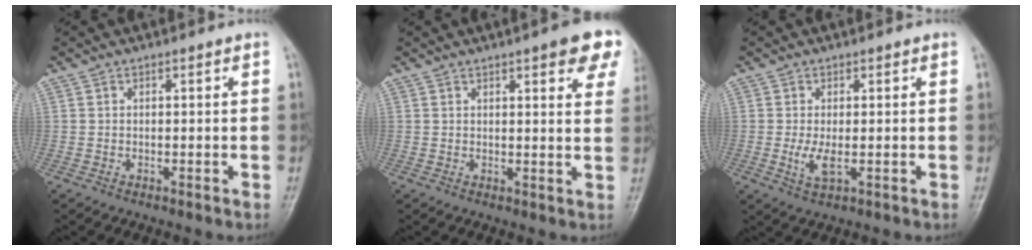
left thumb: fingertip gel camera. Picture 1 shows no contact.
{"total": 9.5, "force": [5.3, 2.6, 7.4], "torque": [-0.059, -0.013, 0.058]}
{"total": 3.3, "force": [-0.2, 1.3, 3.0], "torque": [-0.066, -0.010, -0.001]}